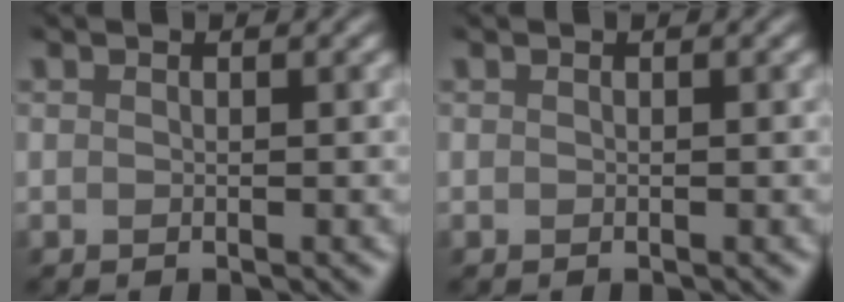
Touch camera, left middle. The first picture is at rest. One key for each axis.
{"total": 0.0}